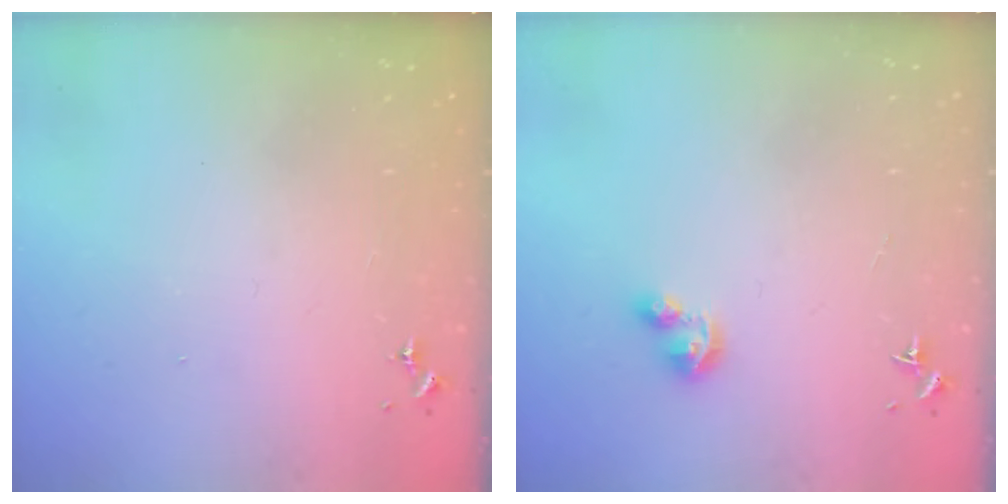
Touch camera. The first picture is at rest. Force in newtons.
{"total": 3.7, "press": 3.6, "slide": 0.7}